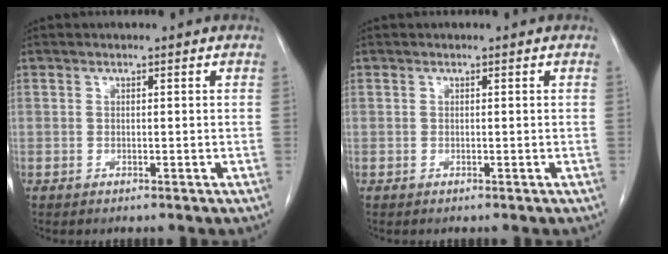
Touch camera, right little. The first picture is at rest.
{"total": 0.0}